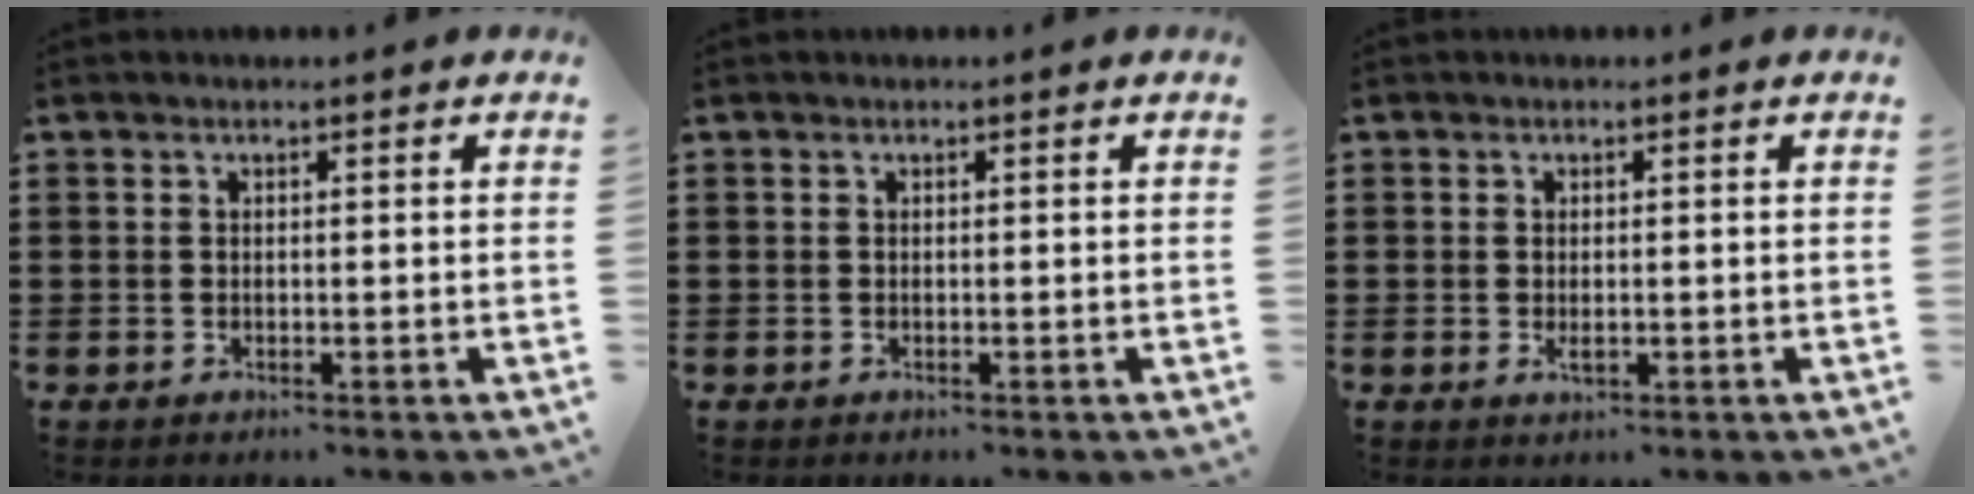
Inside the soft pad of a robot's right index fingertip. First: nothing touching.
{"total": 0.0}
{"total": 1.3, "force": [-0.2, 0.5, 1.2], "torque": [-0.022, -0.001, -0.003]}